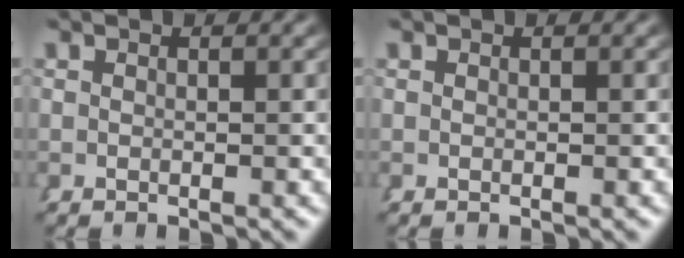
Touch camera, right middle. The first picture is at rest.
{"total": 0.0}